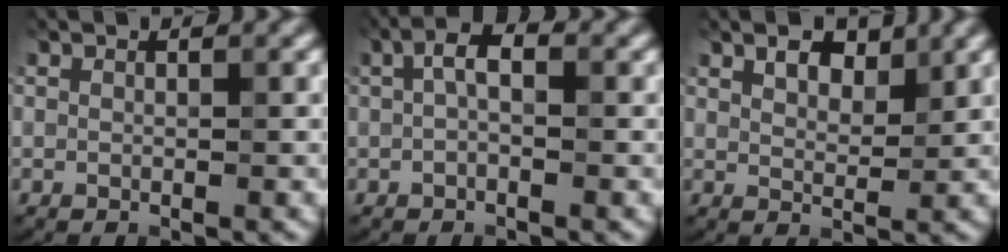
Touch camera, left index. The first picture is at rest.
{"total": 2.3, "force": [0.1, 1.0, 2.0], "torque": [-0.039, 0.009, -0.004]}
{"total": 2.9, "force": [1.9, 1.4, 1.7], "torque": [-0.032, 0.004, 0.033]}